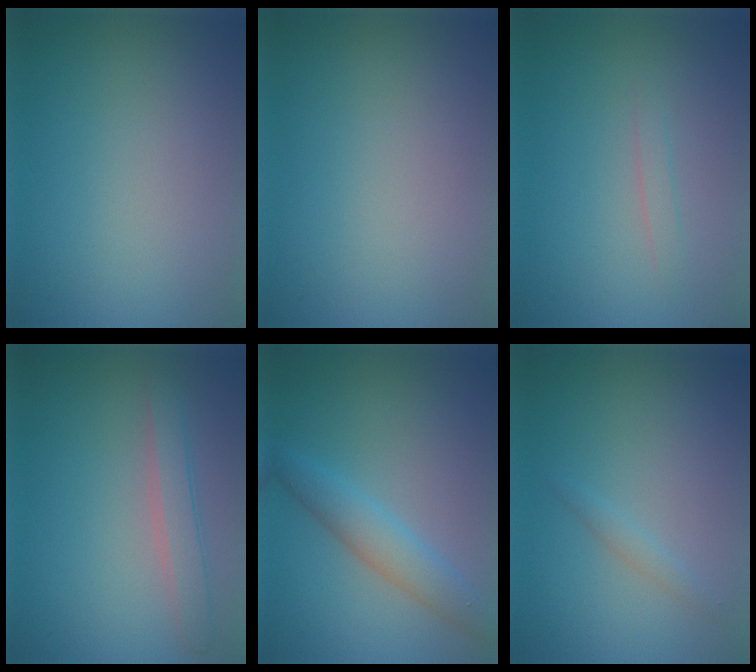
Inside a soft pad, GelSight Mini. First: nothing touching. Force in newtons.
{"total": 0.0}
{"total": 0.9, "press": 0.9, "slide": 0.0}
{"total": 2.5, "press": 2.4, "slide": 0.1}
{"total": 3.0, "press": 3.0, "slide": 0.1}
{"total": 0.9, "press": 0.9, "slide": 0.1}